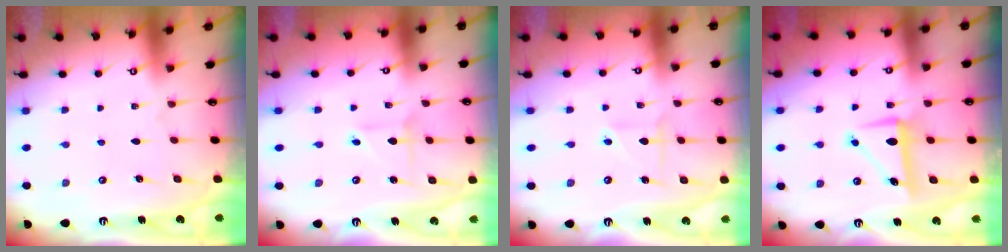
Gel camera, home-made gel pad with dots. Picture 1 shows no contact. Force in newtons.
{"total": 2.7, "press": 2.7, "slide": 0.2}
{"total": 3.4, "press": 3.3, "slide": 0.6}
{"total": 7.6, "press": 7.5, "slide": 1.1}